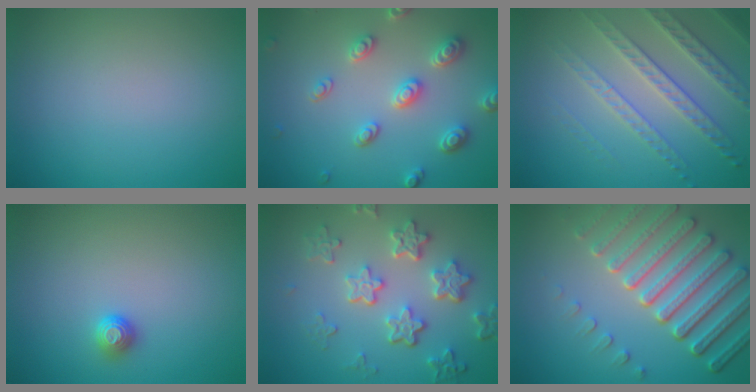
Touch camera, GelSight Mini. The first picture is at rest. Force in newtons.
{"total": 4.4, "press": 3.6, "slide": 2.5}
{"total": 4.4, "press": 3.9, "slide": 2.1}
{"total": 1.1, "press": 1.0, "slide": 0.4}
{"total": 5.6, "press": 4.3, "slide": 3.6}
{"total": 7.7, "press": 5.7, "slide": 5.2}